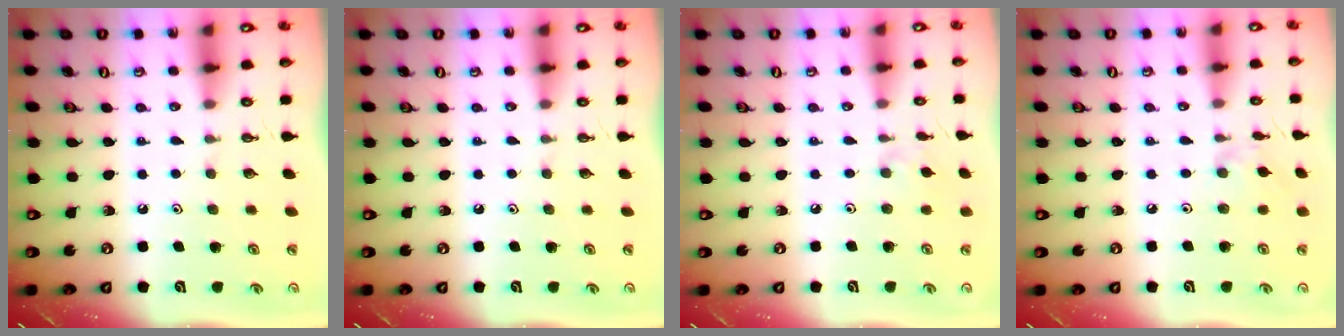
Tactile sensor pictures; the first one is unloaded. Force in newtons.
{"total": 0.0}
{"total": 1.9, "press": 1.8, "slide": 0.4}
{"total": 2.1, "press": 2.1, "slide": 0.4}